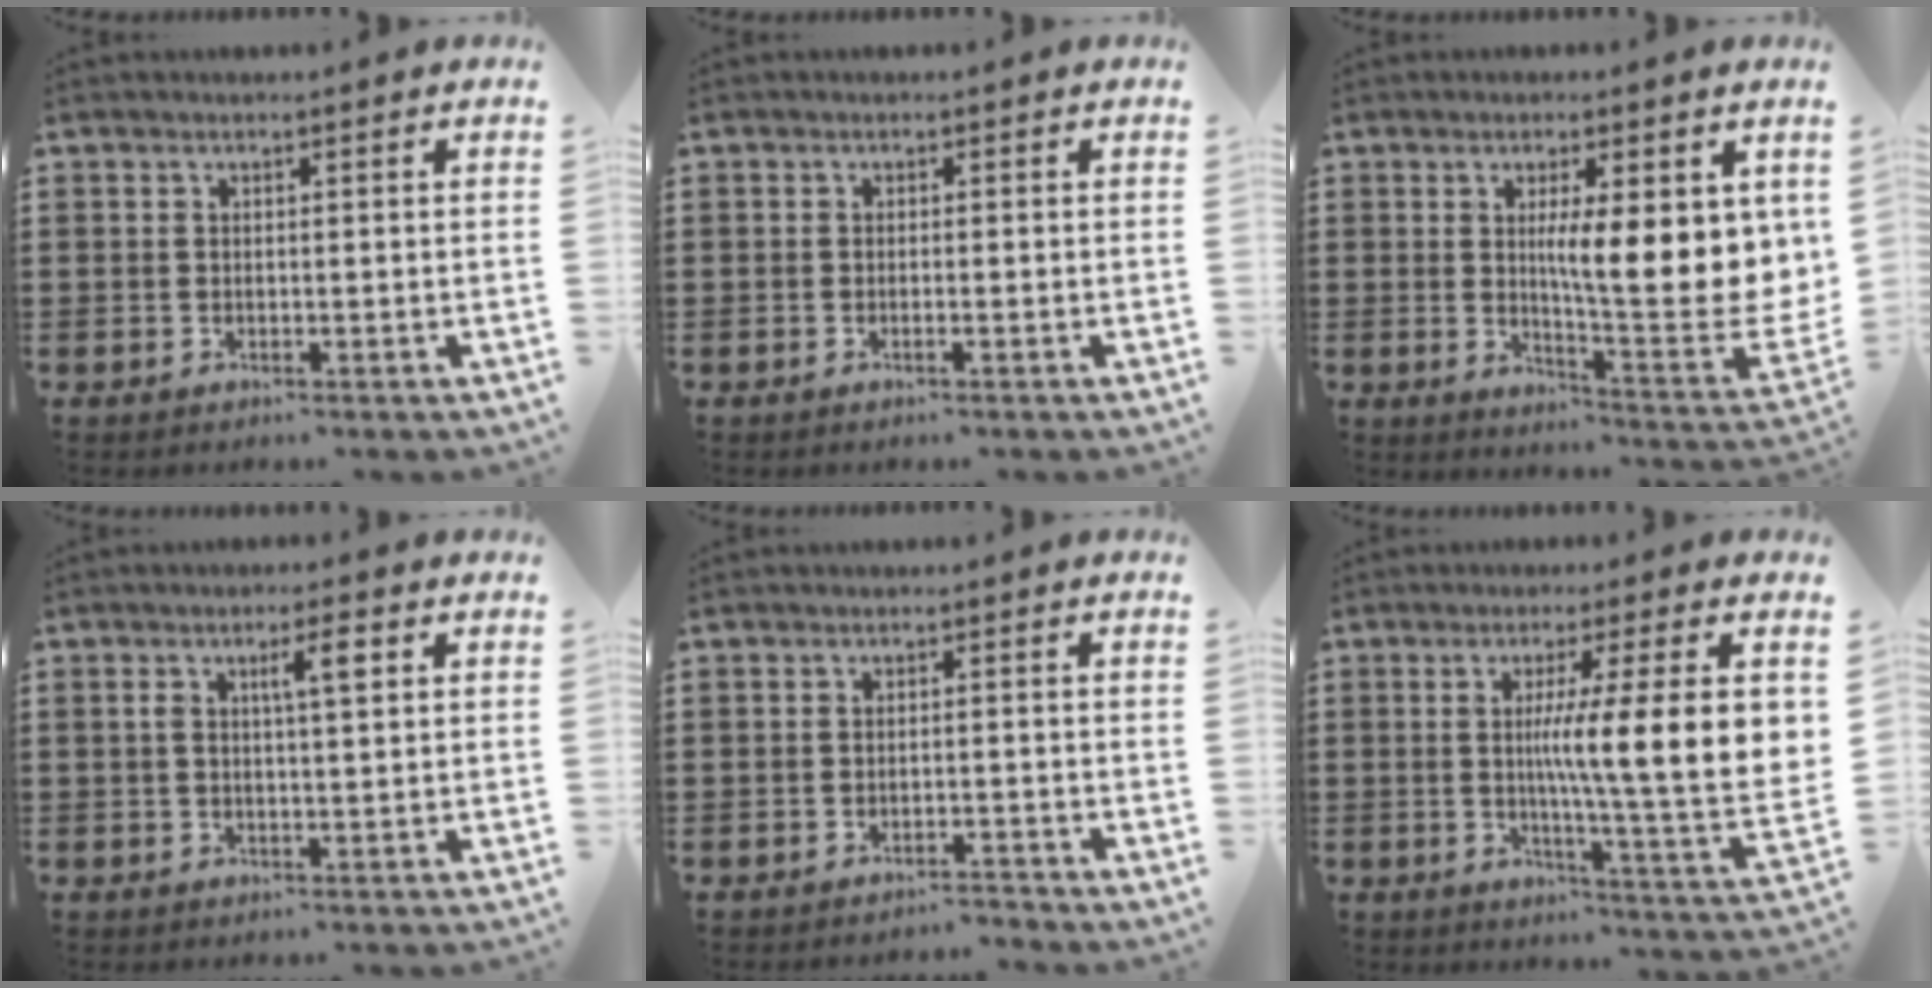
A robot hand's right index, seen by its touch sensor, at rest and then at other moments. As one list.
[{"total": 0.5, "force": [-0.3, 0.0, 0.4], "torque": [-0.006, -0.001, -0.007]}, {"total": 10.7, "force": [2.4, 2.3, 10.2], "torque": [-0.150, -0.028, 0.035]}, {"total": 4.1, "force": [1.3, 0.8, 3.8], "torque": [-0.061, 0.003, 0.015]}, {"total": 1.6, "force": [-1.6, 0.1, 0.1], "torque": [-0.008, 0.002, -0.033]}, {"total": 11.3, "force": [2.4, 0.8, 11.0], "torque": [-0.191, -0.014, 0.035]}]